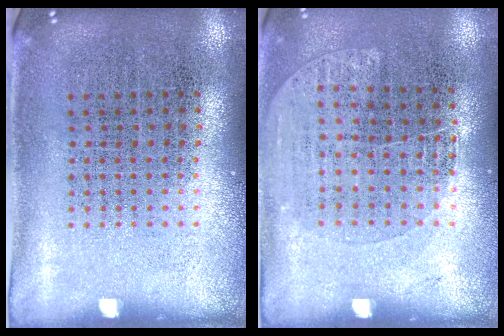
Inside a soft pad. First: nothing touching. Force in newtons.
{"total": 1.1, "press": 0.9, "slide": 0.6}